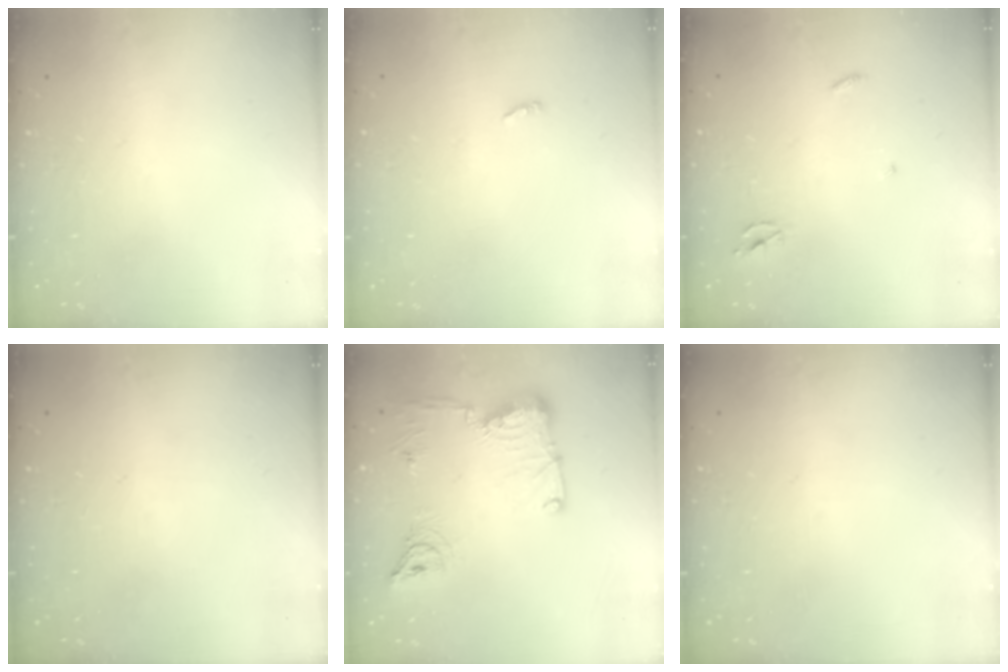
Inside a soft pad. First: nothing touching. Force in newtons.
{"total": 1.9, "press": 1.9, "slide": 0.2}
{"total": 2.3, "press": 2.3, "slide": 0.2}
{"total": 0.0}
{"total": 14.7, "press": 14.6, "slide": 2.1}
{"total": 0.0}